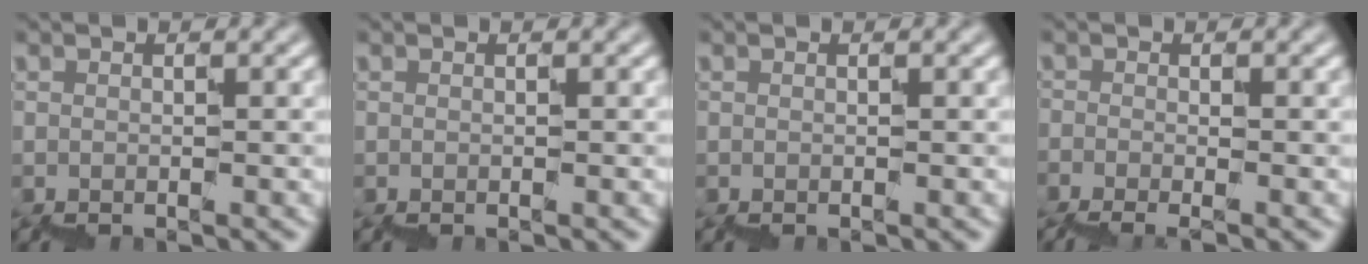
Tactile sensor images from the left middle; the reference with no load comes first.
{"total": 0.0}
{"total": 0.0}
{"total": 1.3, "force": [-1.1, 0.3, 0.5], "torque": [-0.014, 0.002, -0.017]}